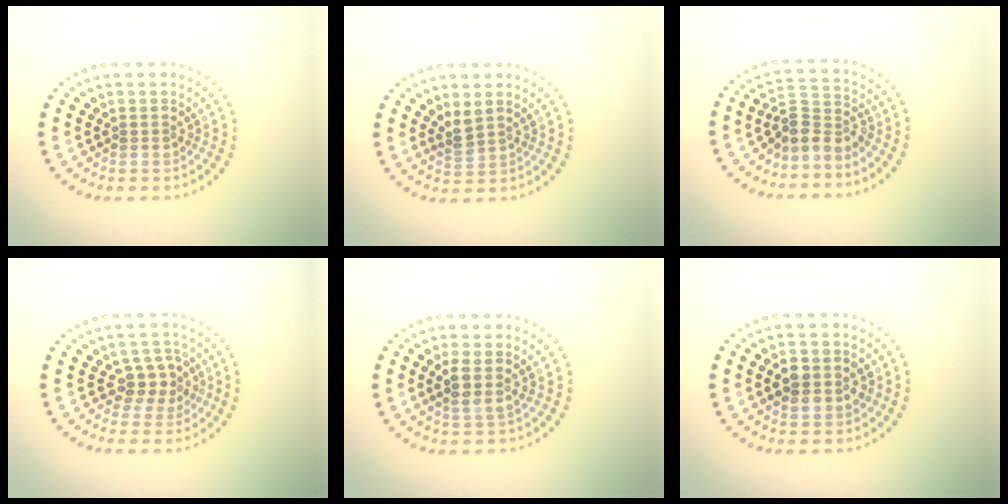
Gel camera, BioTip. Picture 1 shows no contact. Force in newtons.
{"total": 1.4, "press": 1.1, "slide": 0.8}
{"total": 3.3, "press": 2.7, "slide": 1.9}
{"total": 3.0, "press": 2.8, "slide": 1.2}
{"total": 2.2, "press": 1.9, "slide": 1.1}
{"total": 3.7, "press": 3.7, "slide": 0.2}